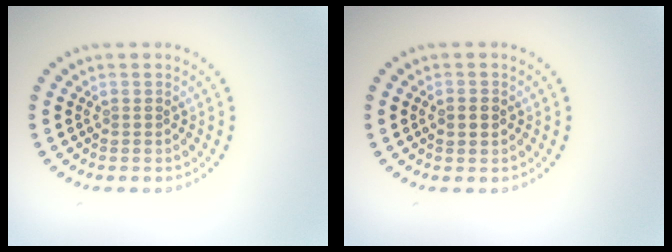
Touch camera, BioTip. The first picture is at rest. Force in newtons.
{"total": 2.0, "press": 2.0, "slide": 0.0}